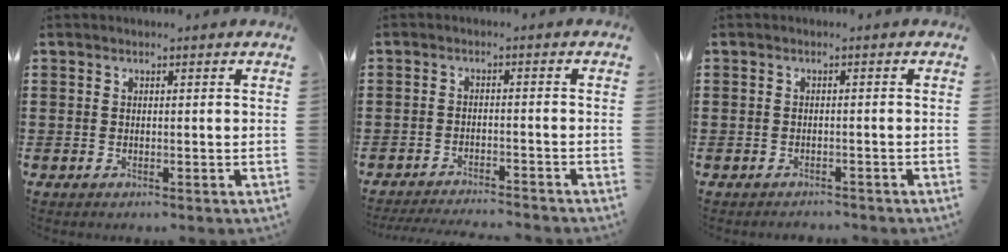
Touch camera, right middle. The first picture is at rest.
{"total": 3.1, "force": [-3.1, -0.1, 0.5], "torque": [-0.018, -0.004, -0.066]}
{"total": 1.3, "force": [-1.3, 0.2, -0.2], "torque": [-0.001, 0.001, -0.030]}